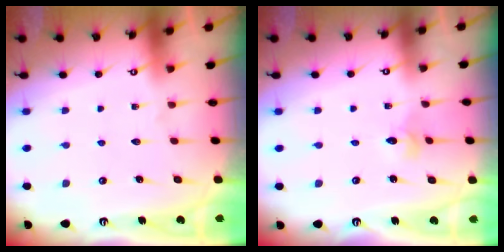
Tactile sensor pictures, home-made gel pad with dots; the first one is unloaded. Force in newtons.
{"total": 2.2, "press": 2.2, "slide": 0.2}